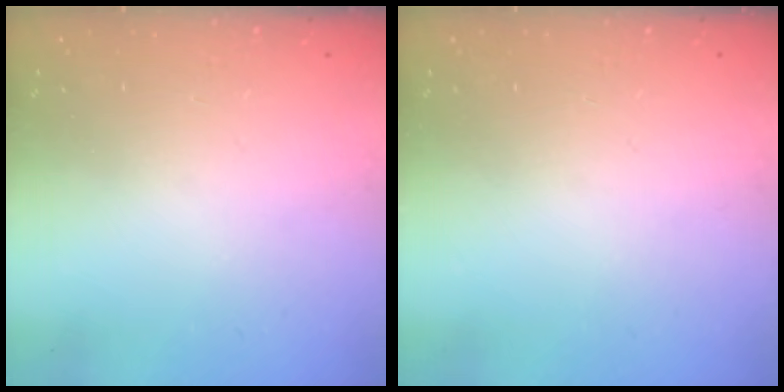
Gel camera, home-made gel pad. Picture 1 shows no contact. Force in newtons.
{"total": 0.0}